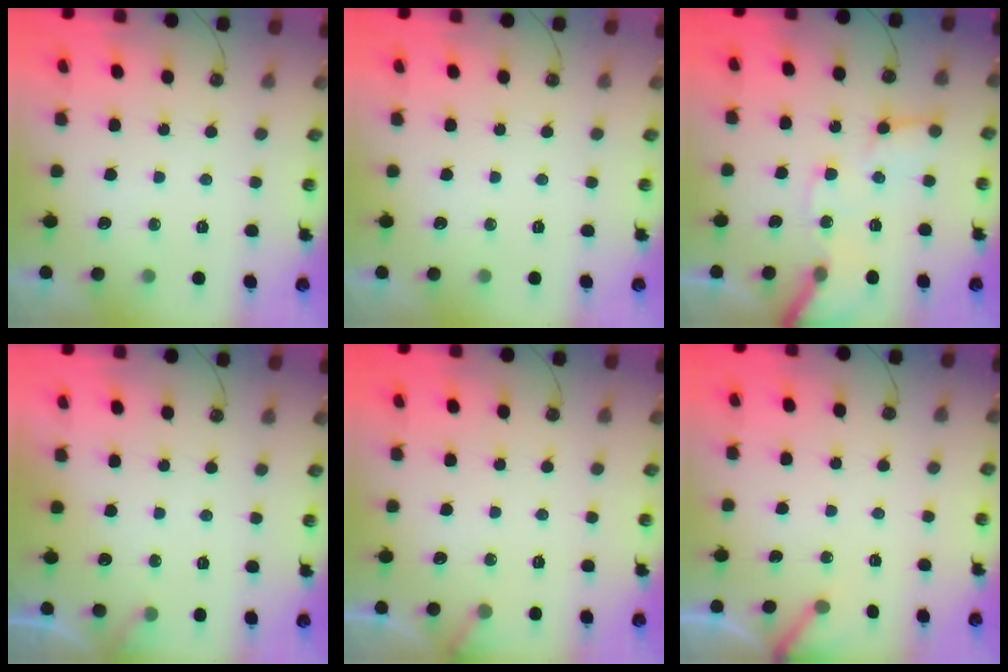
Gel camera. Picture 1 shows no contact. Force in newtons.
{"total": 0.0}
{"total": 12.6, "press": 12.5, "slide": 1.9}
{"total": 4.0, "press": 4.0, "slide": 0.3}
{"total": 2.4, "press": 2.4, "slide": 0.1}
{"total": 3.2, "press": 3.2, "slide": 0.2}